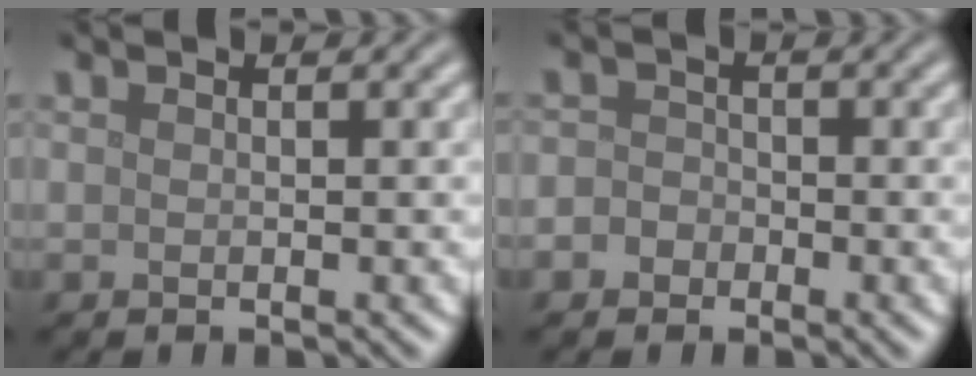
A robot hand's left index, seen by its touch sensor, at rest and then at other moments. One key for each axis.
{"total": 1.9, "fx": -0.7, "fy": 1.7, "fz": 0.5, "tx": 0.015, "ty": 0.008, "tz": -0.022}